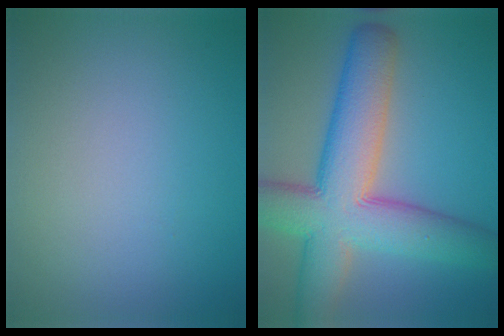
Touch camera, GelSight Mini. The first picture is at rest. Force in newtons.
{"total": 11.1, "press": 11.1, "slide": 0.4}